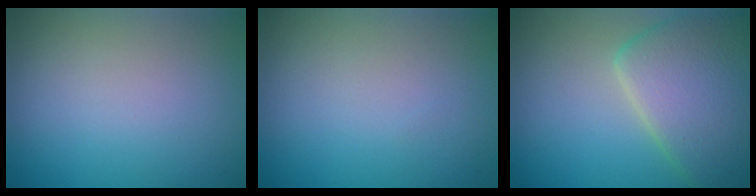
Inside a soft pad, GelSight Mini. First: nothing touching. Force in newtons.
{"total": 0.0}
{"total": 7.6, "press": 7.6, "slide": 0.3}